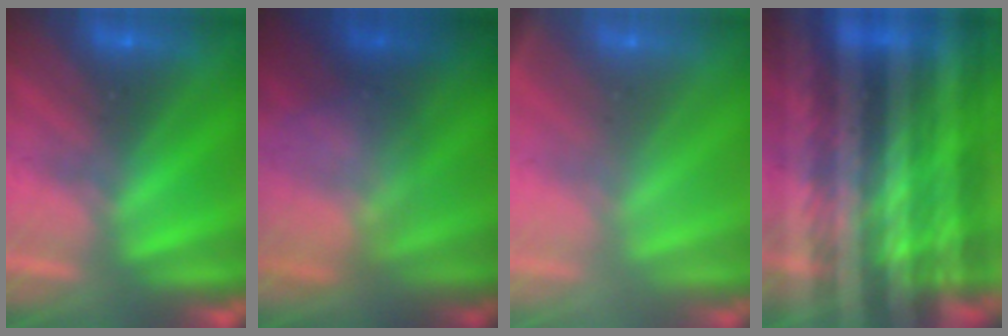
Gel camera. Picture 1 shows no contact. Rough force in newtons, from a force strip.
{"total": 6.6}
{"total": 2.4}
{"total": 8.9}